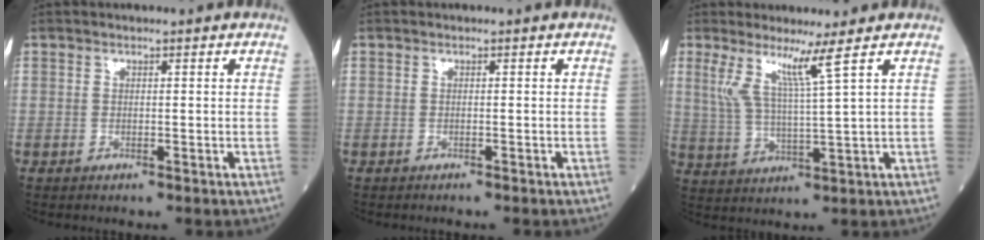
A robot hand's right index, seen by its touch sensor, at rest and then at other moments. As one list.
[{"total": 0.9, "force": [-0.8, -0.1, 0.4], "torque": [-0.009, -0.002, -0.012]}, {"total": 6.1, "force": [3.4, -1.5, 4.8], "torque": [-0.101, -0.008, 0.071]}]